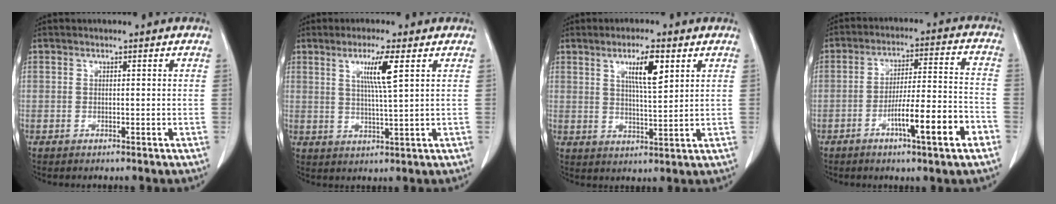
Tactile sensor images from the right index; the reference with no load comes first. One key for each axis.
{"total": 5.8, "fx": 2.2, "fy": -0.7, "fz": 5.3, "tx": -0.096, "ty": -0.005, "tz": 0.041}
{"total": 6.6, "fx": 3.1, "fy": 0.9, "fz": 5.8, "tx": -0.101, "ty": -0.002, "tz": 0.053}
{"total": 11.8, "fx": -5.5, "fy": 0.6, "fz": 10.5, "tx": -0.166, "ty": 0.006, "tz": -0.086}